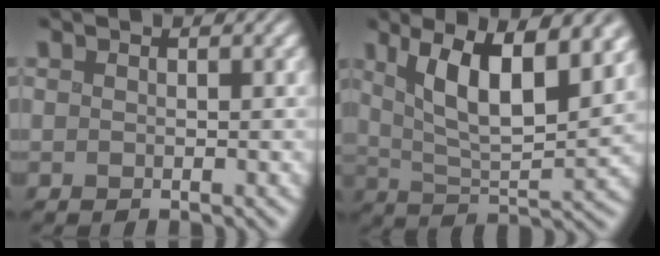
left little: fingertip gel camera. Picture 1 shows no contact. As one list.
[{"total": 9.4, "force": [4.0, 3.0, 8.0], "torque": [-0.133, -0.001, 0.065]}]